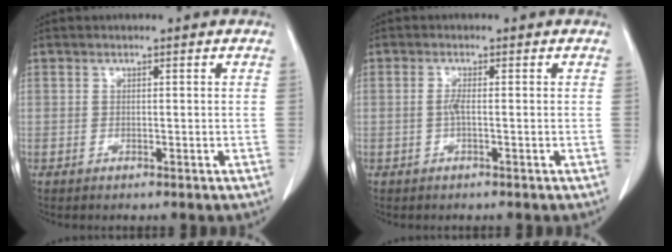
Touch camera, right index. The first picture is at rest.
{"total": 1.4, "force": [-0.2, 0.1, 1.4], "torque": [-0.031, 0.000, -0.006]}